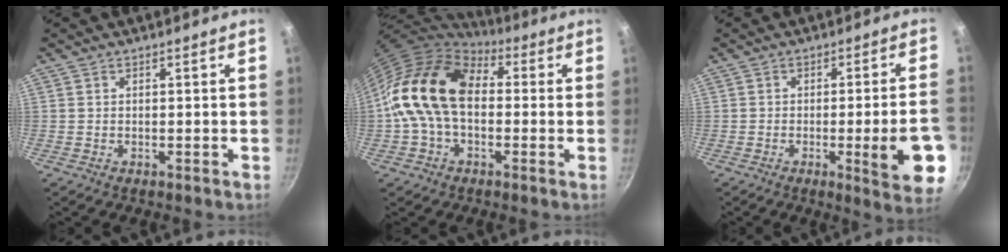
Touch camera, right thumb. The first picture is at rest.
{"total": 16.3, "force": [0.7, 11.2, 11.9], "torque": [-0.189, 0.033, -0.005]}
{"total": 12.2, "force": [-3.9, 2.1, 11.3], "torque": [-0.133, 0.018, -0.047]}